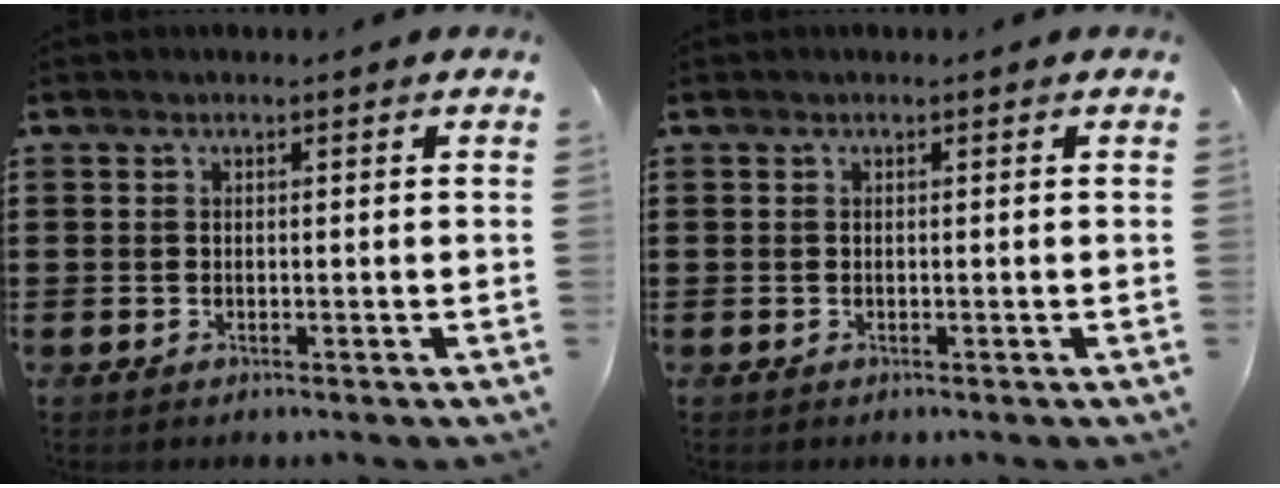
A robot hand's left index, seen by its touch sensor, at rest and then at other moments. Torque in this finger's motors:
{"motor_torque": [0.00, 0.03, -0.02, 0.00]}